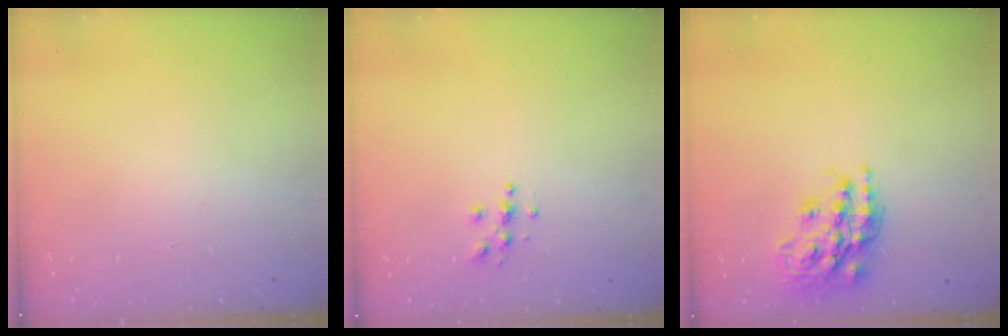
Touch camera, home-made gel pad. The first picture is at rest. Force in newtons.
{"total": 5.0, "press": 5.0, "slide": 0.4}
{"total": 20.4, "press": 20.3, "slide": 1.7}